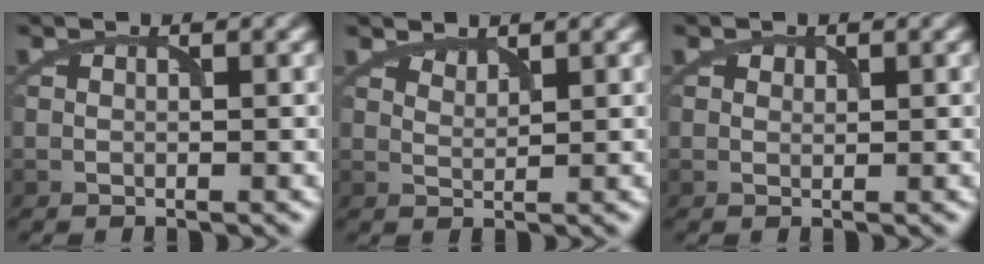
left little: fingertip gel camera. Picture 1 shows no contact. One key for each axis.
{"total": 1.0, "fx": 1.0, "fy": 0.1, "fz": 0.1, "tx": -0.001, "ty": -0.003, "tz": 0.025}
{"total": 0.9, "fx": 0.5, "fy": 0.6, "fz": 0.2, "tx": 0.002, "ty": 0.000, "tz": 0.010}